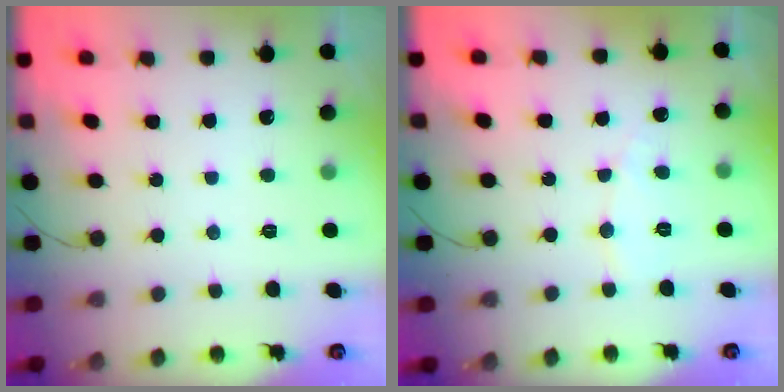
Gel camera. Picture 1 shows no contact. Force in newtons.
{"total": 4.0, "press": 4.0, "slide": 0.2}